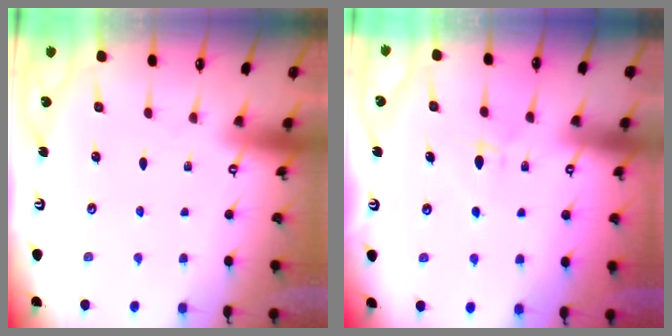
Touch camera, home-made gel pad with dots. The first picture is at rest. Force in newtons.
{"total": 7.0, "press": 6.9, "slide": 0.8}